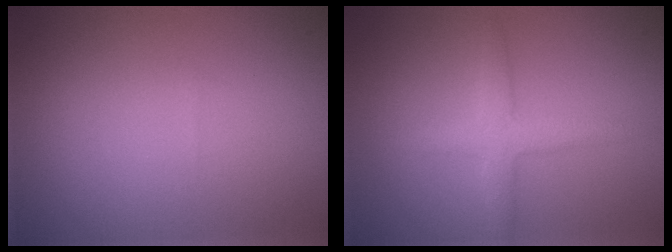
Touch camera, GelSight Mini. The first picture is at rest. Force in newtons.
{"total": 2.7, "press": 2.7, "slide": 0.1}